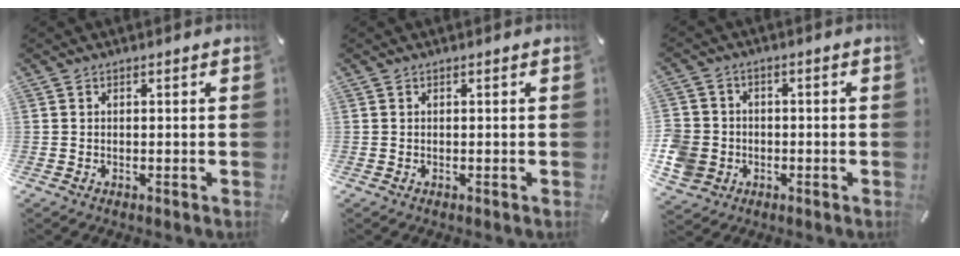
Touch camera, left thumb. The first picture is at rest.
{"total": 0.0}
{"total": 7.5, "force": [-1.8, 6.8, 2.6], "torque": [-0.065, 0.016, -0.033]}